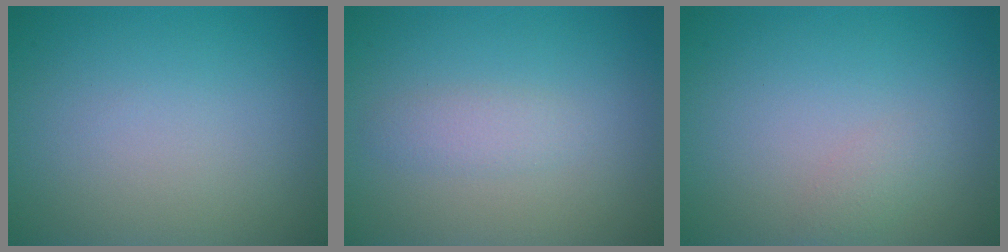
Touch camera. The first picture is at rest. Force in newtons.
{"total": 1.4, "press": 1.4, "slide": 0.0}
{"total": 1.0, "press": 1.0, "slide": 0.1}